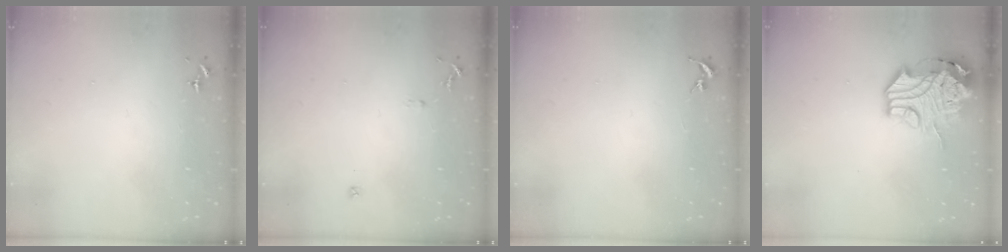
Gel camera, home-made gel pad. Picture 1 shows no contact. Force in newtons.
{"total": 5.6, "press": 5.5, "slide": 0.6}
{"total": 0.0}
{"total": 15.4, "press": 15.3, "slide": 2.0}